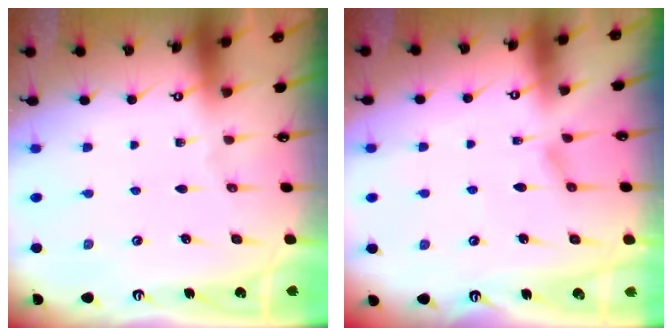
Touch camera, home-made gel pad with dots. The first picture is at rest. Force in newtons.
{"total": 1.1, "press": 1.0, "slide": 0.4}